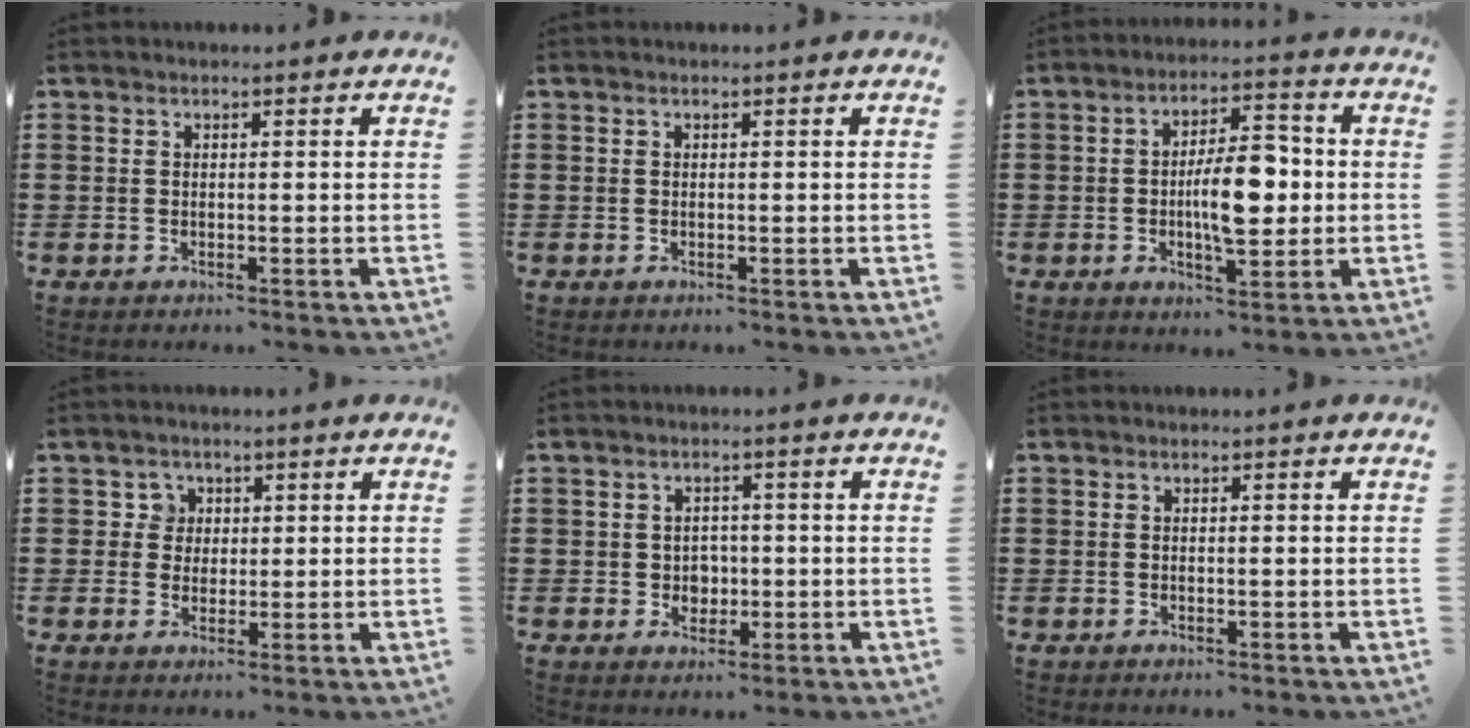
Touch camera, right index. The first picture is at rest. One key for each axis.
{"total": 0.0}
{"total": 8.9, "fx": -0.5, "fy": 3.7, "fz": 8.1, "tx": -0.137, "ty": 0.003, "tz": -0.014}
{"total": 3.1, "fx": 0.9, "fy": 2.9, "fz": 0.5, "tx": -0.017, "ty": 0.009, "tz": 0.013}
{"total": 2.4, "fx": 0.0, "fy": 2.2, "fz": 0.8, "tx": -0.018, "ty": 0.001, "tz": -0.005}
{"total": 0.0}